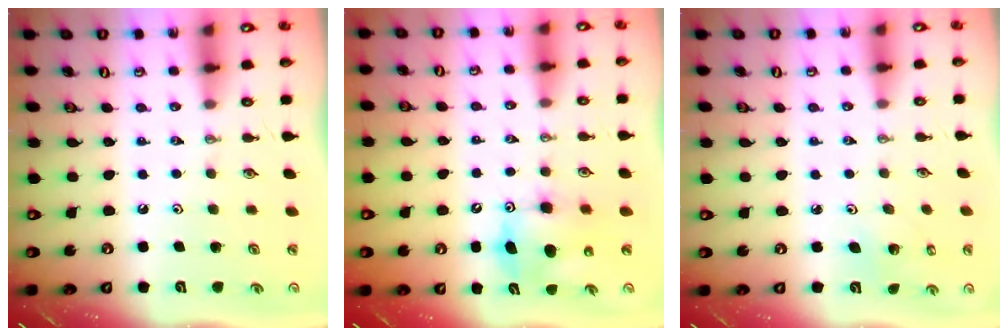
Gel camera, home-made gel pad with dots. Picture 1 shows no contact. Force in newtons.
{"total": 9.7, "press": 9.7, "slide": 0.4}
{"total": 1.7, "press": 1.6, "slide": 0.2}